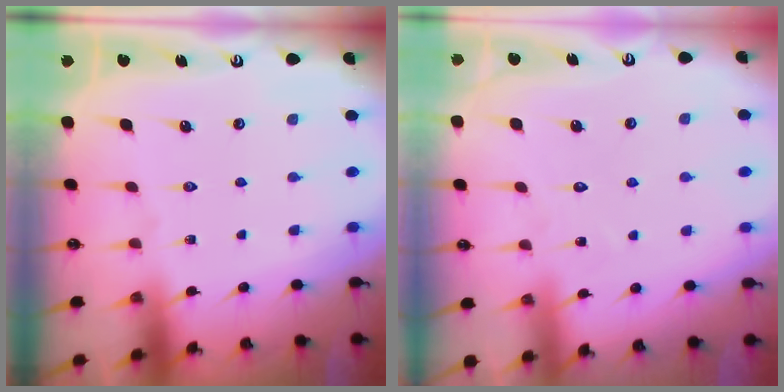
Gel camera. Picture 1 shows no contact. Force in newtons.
{"total": 5.3, "press": 5.3, "slide": 0.5}